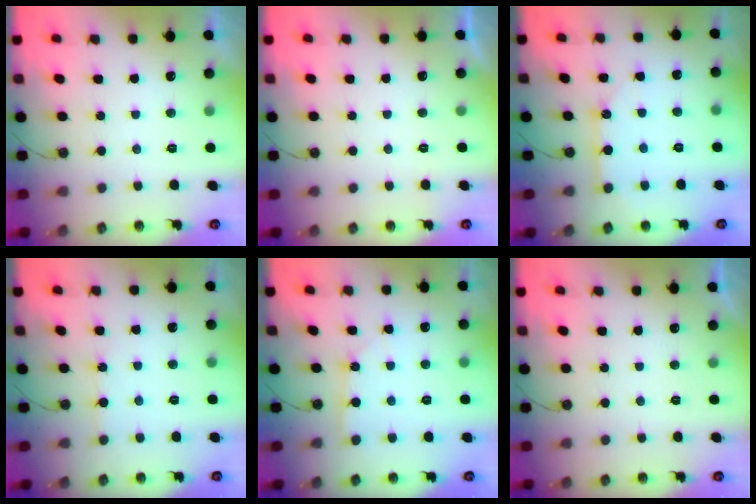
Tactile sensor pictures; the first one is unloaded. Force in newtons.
{"total": 0.0}
{"total": 6.7, "press": 6.7, "slide": 0.2}
{"total": 2.5, "press": 2.5, "slide": 0.4}
{"total": 1.8, "press": 1.7, "slide": 0.3}
{"total": 0.0}